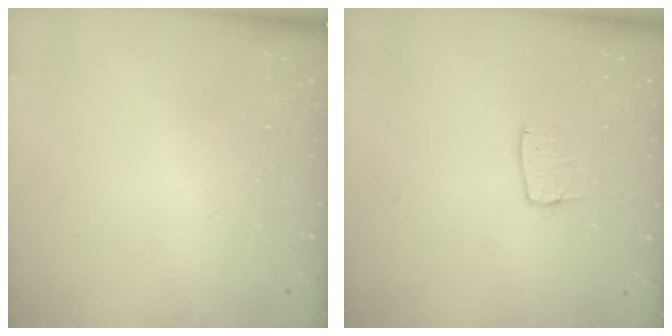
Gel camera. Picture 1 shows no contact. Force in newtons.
{"total": 3.8, "press": 3.8, "slide": 0.3}